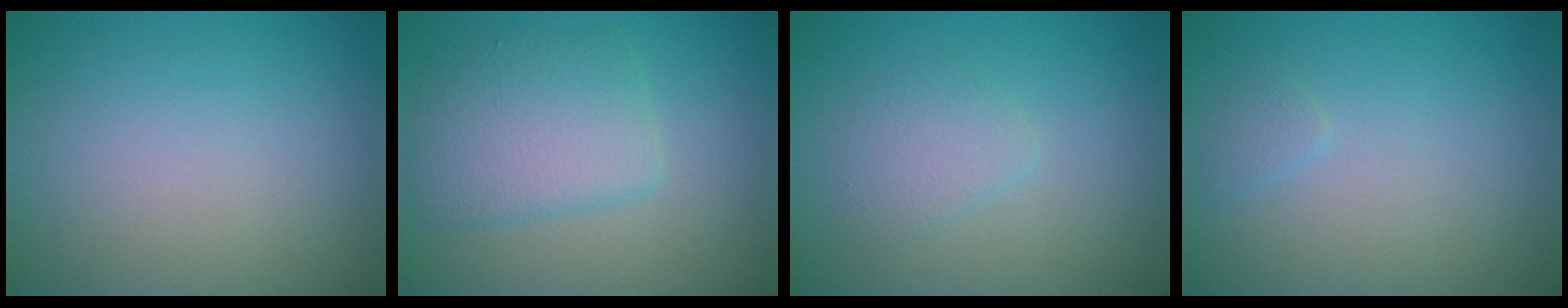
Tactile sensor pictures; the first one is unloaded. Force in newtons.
{"total": 4.3, "press": 4.3, "slide": 0.0}
{"total": 1.9, "press": 1.9, "slide": 0.1}
{"total": 0.7, "press": 0.7, "slide": 0.1}